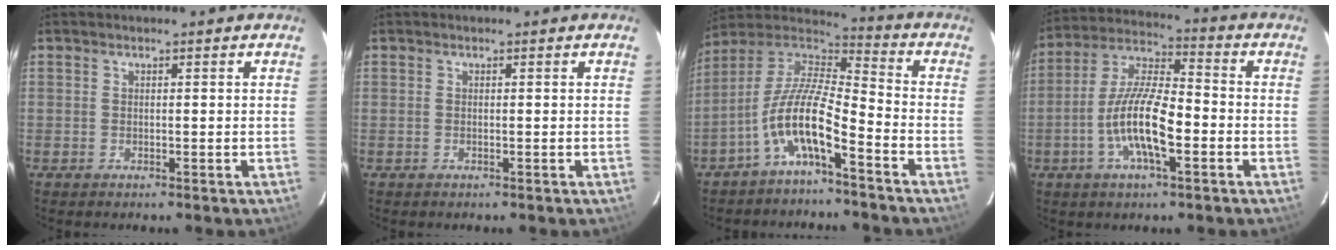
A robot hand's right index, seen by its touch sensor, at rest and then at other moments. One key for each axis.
{"total": 0.0}
{"total": 11.4, "fx": -6.2, "fy": 2.7, "fz": 9.2, "tx": -0.187, "ty": 0.009, "tz": -0.122}
{"total": 12.6, "fx": -4.1, "fy": 3.7, "fz": 11.3, "tx": -0.230, "ty": 0.000, "tz": -0.079}